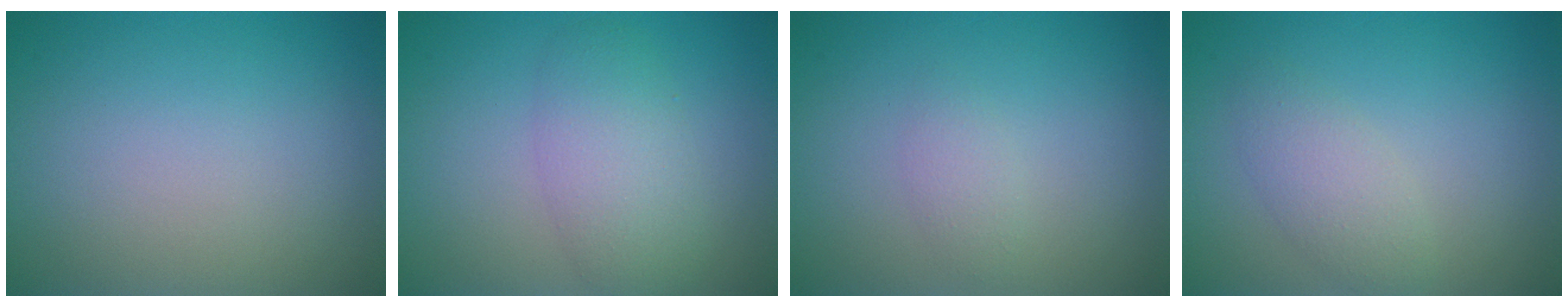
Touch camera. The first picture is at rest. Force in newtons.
{"total": 3.9, "press": 3.9, "slide": 0.1}
{"total": 1.1, "press": 1.1, "slide": 0.1}
{"total": 2.4, "press": 2.4, "slide": 0.1}